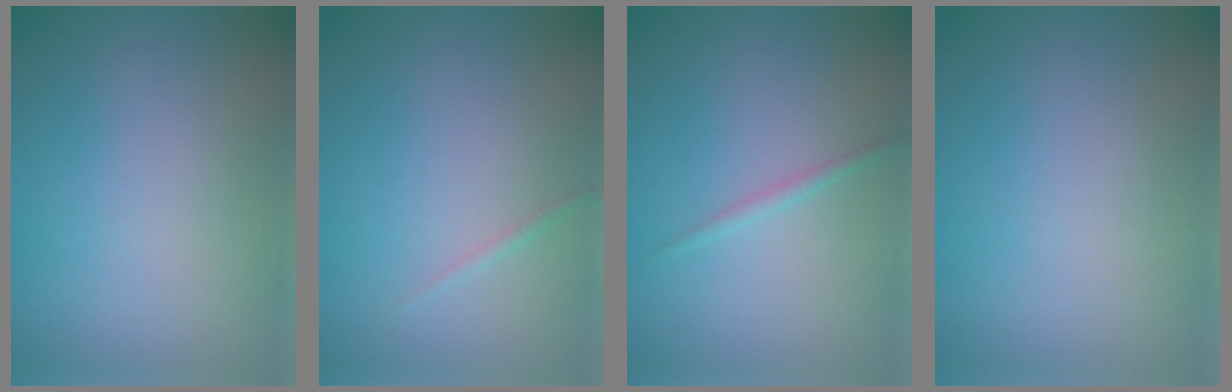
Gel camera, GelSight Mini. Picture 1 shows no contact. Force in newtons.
{"total": 0.6, "press": 0.6, "slide": 0.0}
{"total": 0.9, "press": 0.9, "slide": 0.0}
{"total": 0.0}